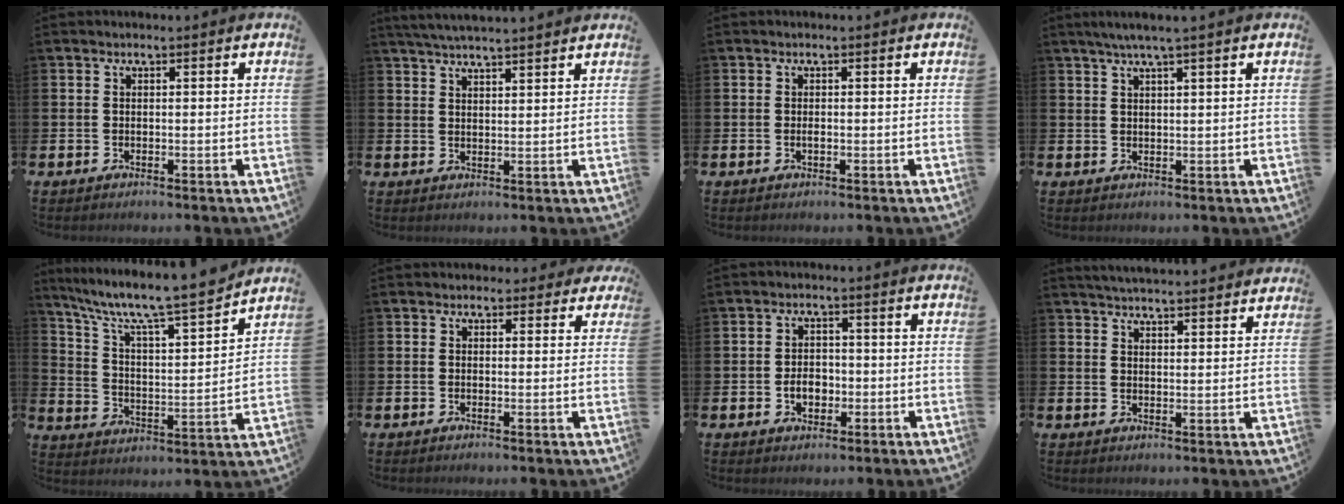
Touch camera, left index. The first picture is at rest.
{"total": 4.0, "force": [3.9, -0.1, 0.9], "torque": [-0.033, -0.009, 0.073]}
{"total": 0.5, "force": [-0.1, 0.2, 0.5], "torque": [-0.015, 0.000, -0.001]}
{"total": 2.7, "force": [2.0, -0.4, 1.7], "torque": [-0.039, 0.003, 0.037]}
{"total": 9.1, "force": [8.3, 0.8, 3.8], "torque": [-0.110, -0.062, 0.138]}
{"total": 1.3, "force": [0.7, 1.1, 0.1], "torque": [0.004, 0.007, 0.009]}
{"total": 3.3, "force": [-0.9, 2.4, 2.1], "torque": [-0.022, -0.005, -0.023]}
{"total": 4.2, "force": [4.2, -0.2, 0.1], "torque": [-0.008, -0.026, 0.075]}